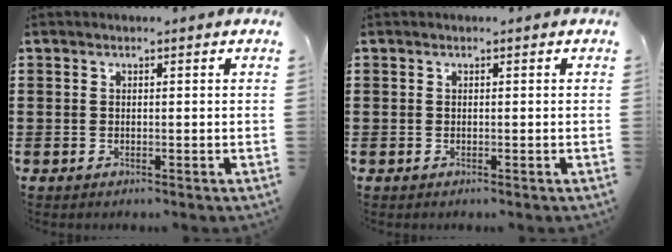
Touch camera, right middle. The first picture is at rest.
{"total": 0.0}